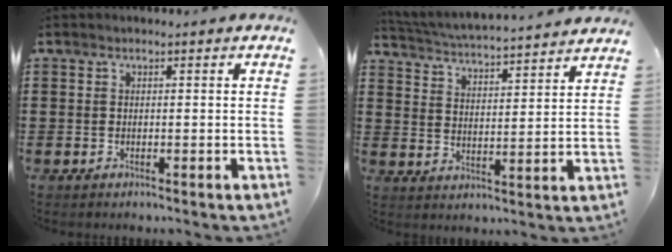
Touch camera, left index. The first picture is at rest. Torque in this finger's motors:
{"motor_torque": [0.14, -0.15, 0.38, 0.03]}